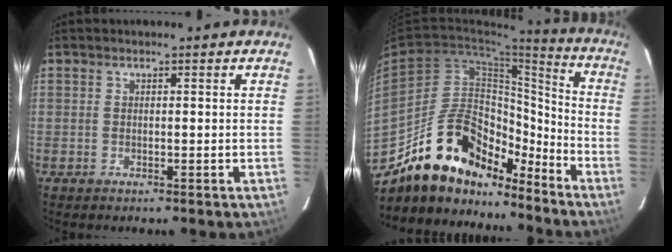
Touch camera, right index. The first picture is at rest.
{"total": 17.2, "force": [-14.3, 6.7, 6.7], "torque": [-0.116, 0.043, -0.246]}